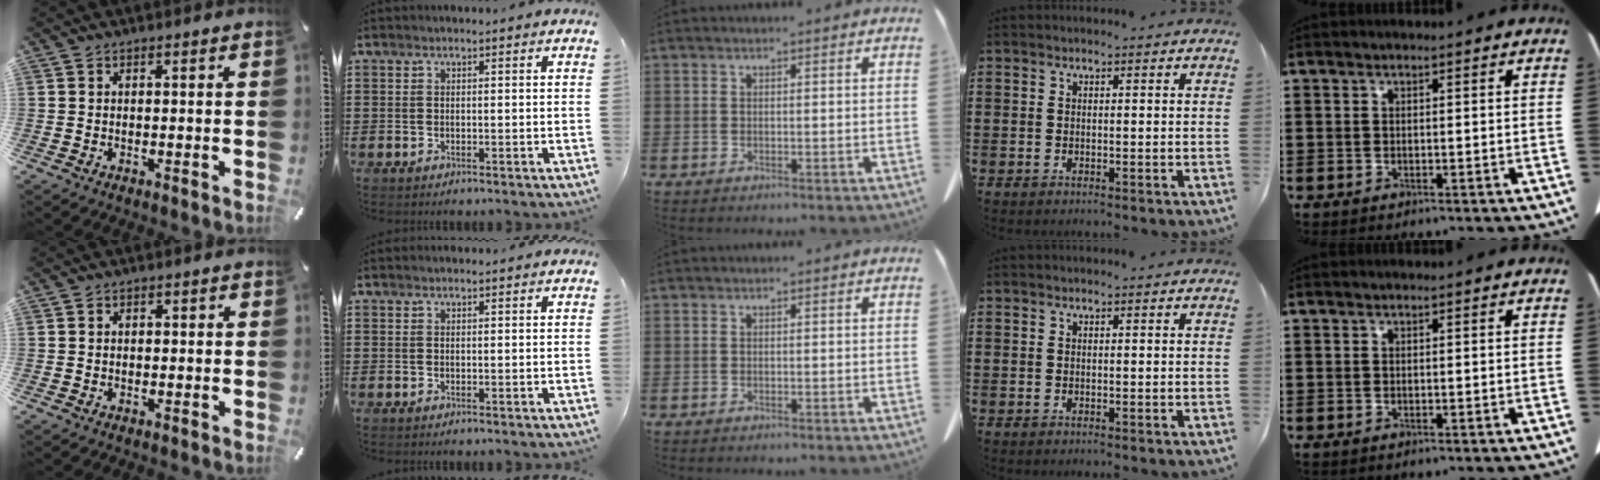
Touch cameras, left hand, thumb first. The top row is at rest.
{"thumb": {"total": 1.2, "force": [-0.3, 0.9, 0.7], "torque": [-0.013, 0.005, -0.009]}}